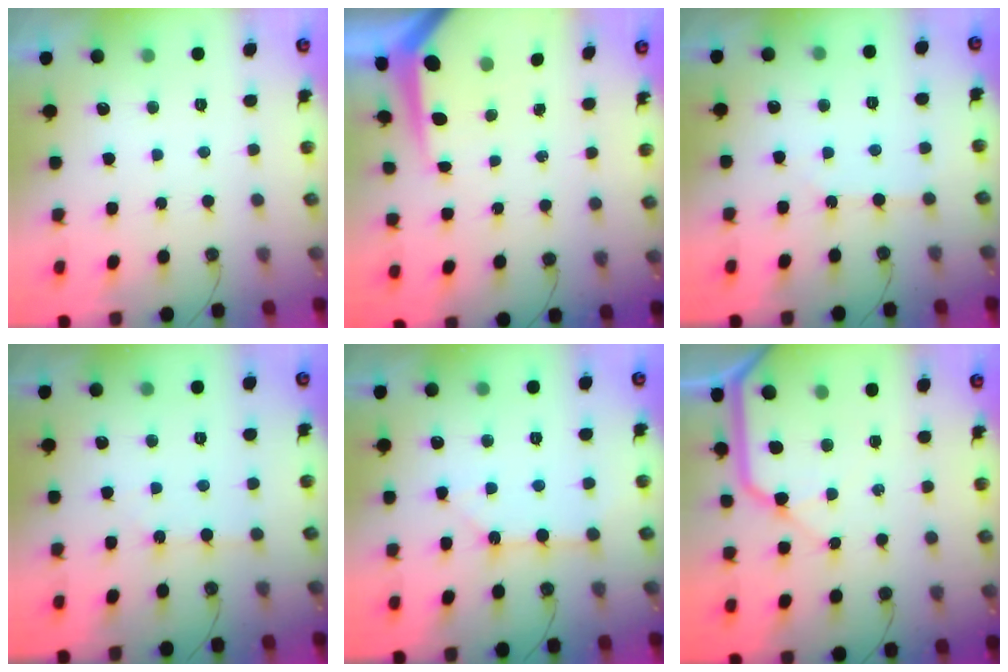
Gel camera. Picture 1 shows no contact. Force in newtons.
{"total": 7.5, "press": 7.5, "slide": 0.7}
{"total": 3.7, "press": 3.7, "slide": 0.5}
{"total": 2.9, "press": 2.9, "slide": 0.5}
{"total": 2.7, "press": 2.6, "slide": 0.3}
{"total": 11.2, "press": 11.1, "slide": 1.3}